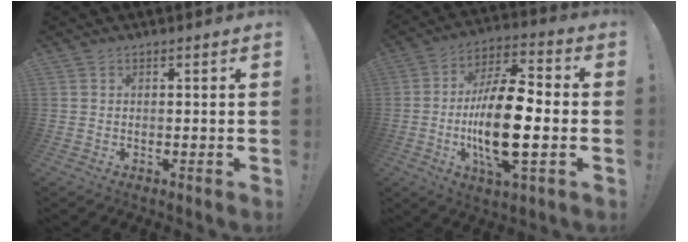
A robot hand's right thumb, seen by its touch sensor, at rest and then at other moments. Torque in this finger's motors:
{"motor_torque": [2.33, 2.67, 1.43, -0.45, 0.29]}